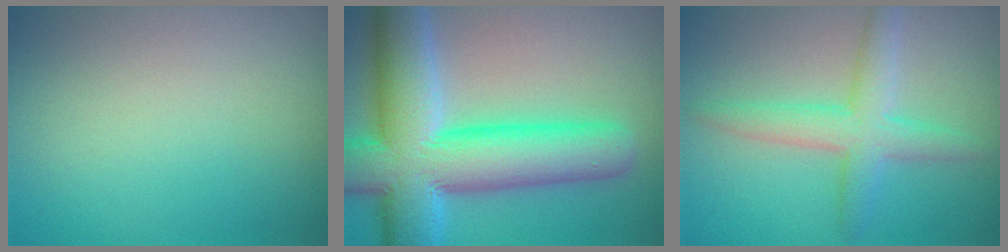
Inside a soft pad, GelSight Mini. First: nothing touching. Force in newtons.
{"total": 12.3, "press": 12.3, "slide": 0.5}
{"total": 3.8, "press": 3.8, "slide": 0.2}